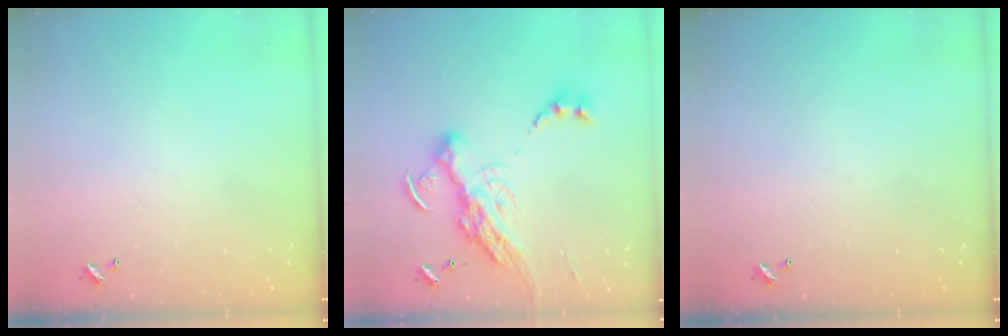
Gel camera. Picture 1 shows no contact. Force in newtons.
{"total": 21.4, "press": 21.3, "slide": 1.9}
{"total": 0.0}